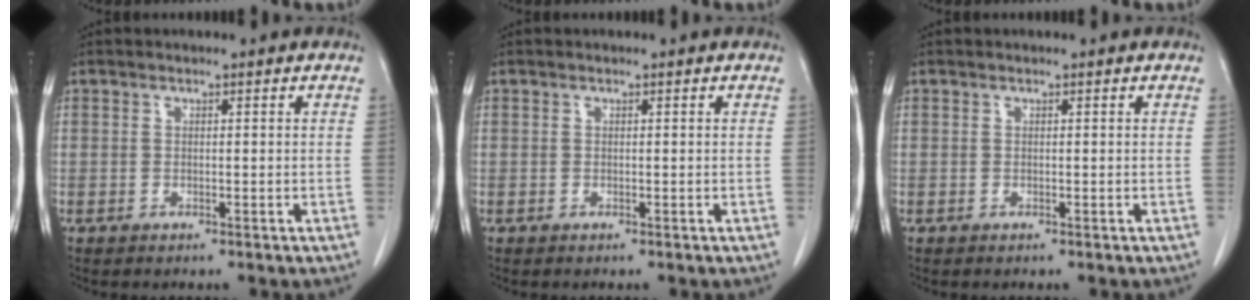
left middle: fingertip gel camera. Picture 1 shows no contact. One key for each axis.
{"total": 0.0}
{"total": 0.0}